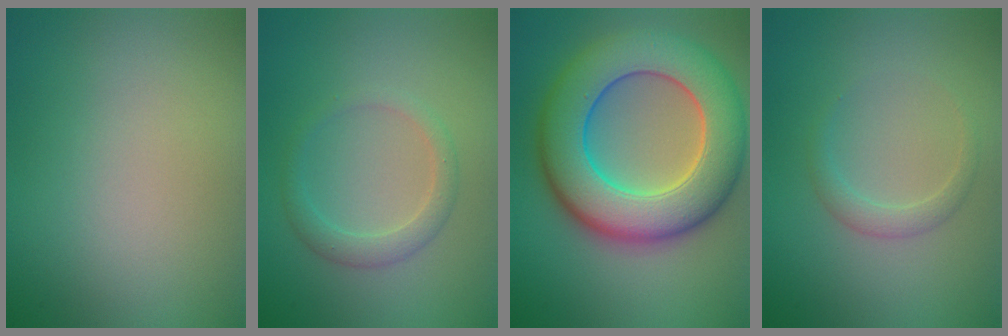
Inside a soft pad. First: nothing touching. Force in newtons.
{"total": 2.0, "press": 2.0, "slide": 0.1}
{"total": 11.7, "press": 11.7, "slide": 0.4}
{"total": 1.4, "press": 1.4, "slide": 0.1}